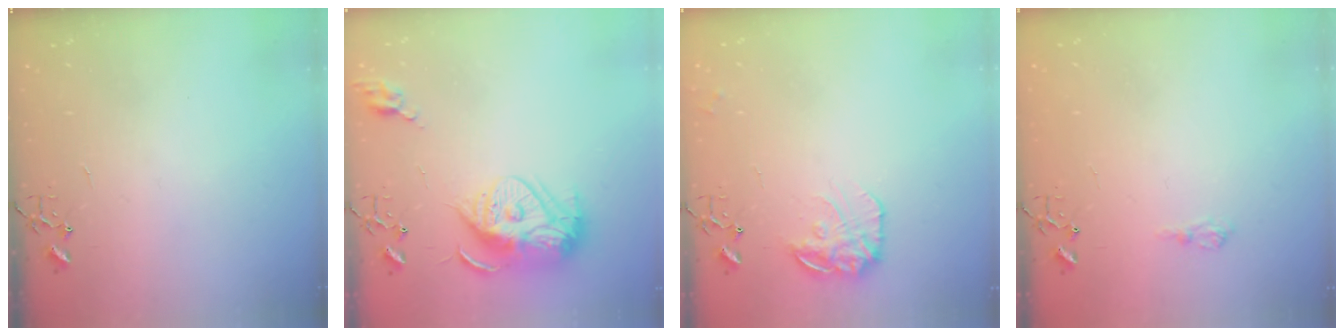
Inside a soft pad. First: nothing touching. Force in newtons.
{"total": 15.7, "press": 15.6, "slide": 1.9}
{"total": 13.7, "press": 13.7, "slide": 0.9}
{"total": 6.5, "press": 6.5, "slide": 0.9}